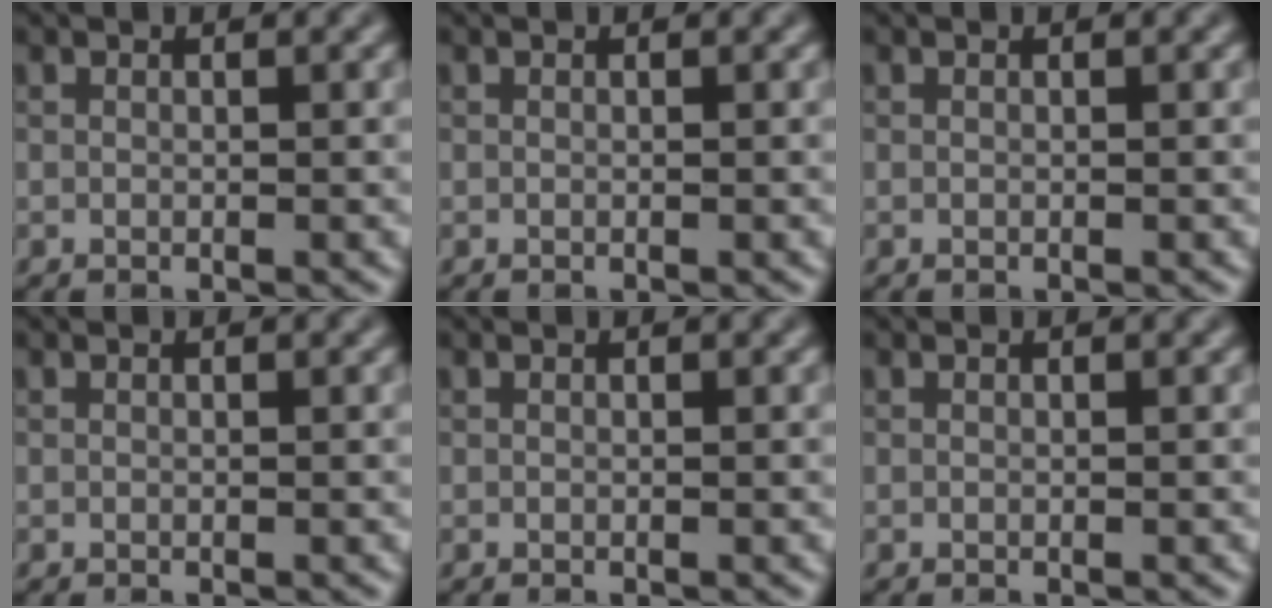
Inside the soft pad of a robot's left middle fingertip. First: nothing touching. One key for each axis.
{"total": 0.0}
{"total": 0.0}
{"total": 0.0}
{"total": 0.0}
{"total": 0.0}